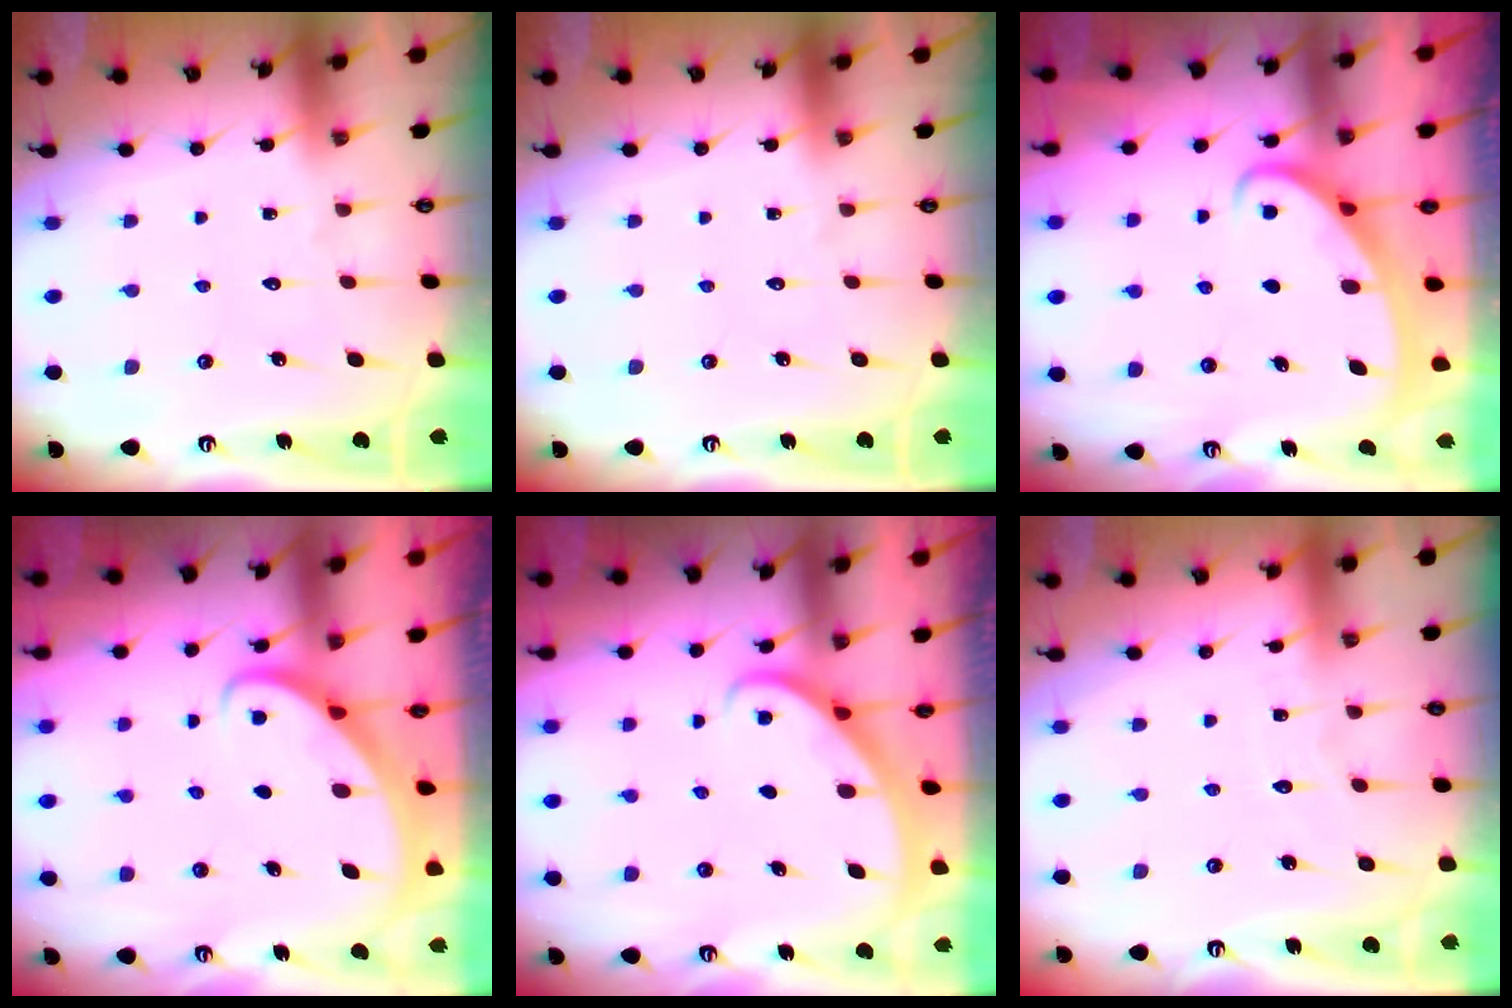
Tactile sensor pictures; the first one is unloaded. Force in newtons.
{"total": 0.0}
{"total": 2.4, "press": 2.4, "slide": 0.4}
{"total": 2.6, "press": 2.6, "slide": 0.2}
{"total": 2.3, "press": 2.3, "slide": 0.2}
{"total": 2.9, "press": 2.9, "slide": 0.3}